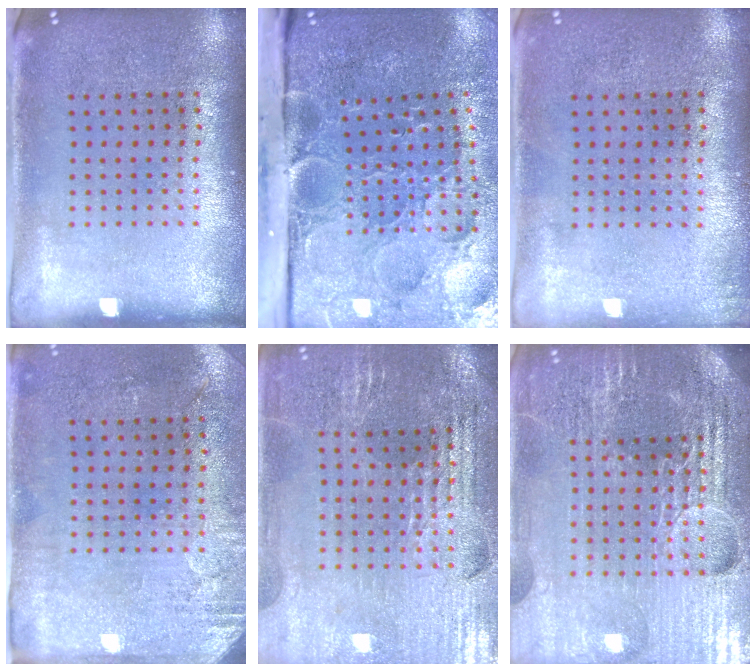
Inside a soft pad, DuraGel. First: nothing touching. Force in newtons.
{"total": 5.3, "press": 4.0, "slide": 3.5}
{"total": 0.5, "press": 0.5, "slide": 0.1}
{"total": 2.8, "press": 2.4, "slide": 1.5}
{"total": 2.9, "press": 2.8, "slide": 0.4}
{"total": 6.0, "press": 5.3, "slide": 2.8}